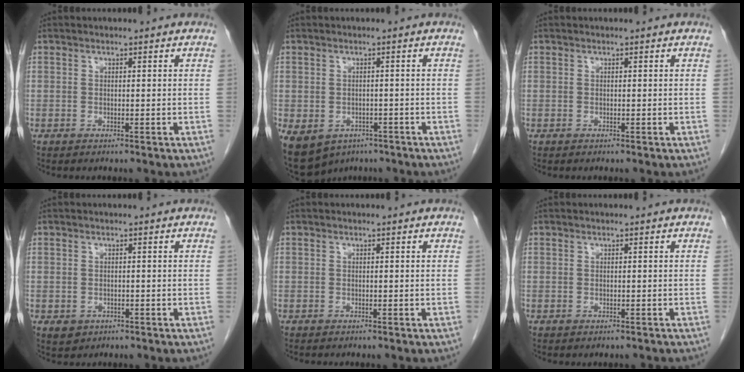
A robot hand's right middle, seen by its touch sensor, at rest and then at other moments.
{"total": 15.4, "force": [-7.7, 11.8, 6.3], "torque": [-0.183, -0.009, -0.090]}
{"total": 0.0}
{"total": 1.9, "force": [-0.7, 1.6, 0.6], "torque": [-0.010, 0.002, -0.001]}
{"total": 0.0}
{"total": 0.0}